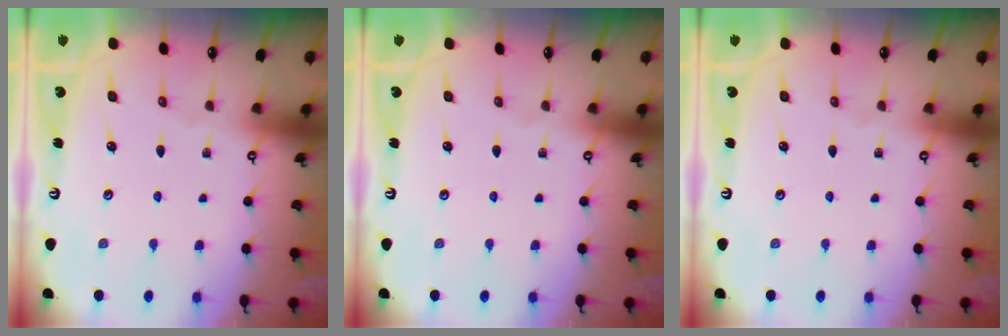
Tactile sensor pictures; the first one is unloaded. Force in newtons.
{"total": 0.0}
{"total": 0.0}